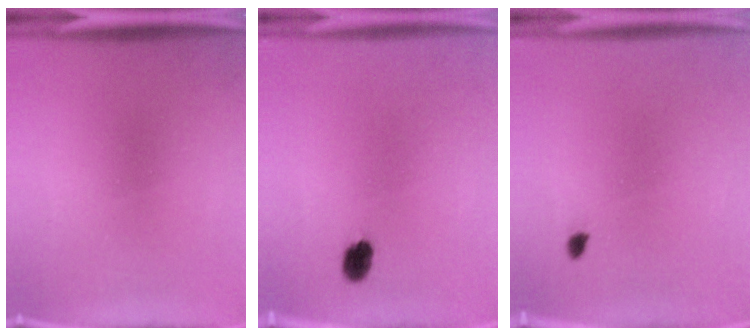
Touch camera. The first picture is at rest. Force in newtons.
{"total": 3.1}
{"total": 0.9}